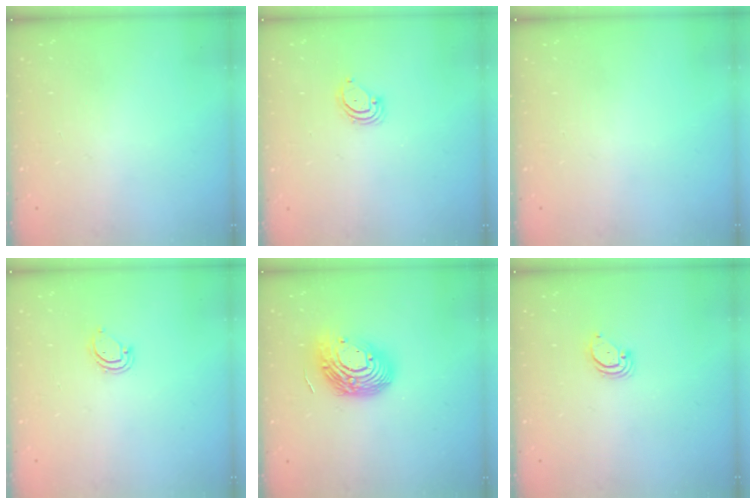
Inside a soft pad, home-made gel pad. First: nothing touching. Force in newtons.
{"total": 3.1, "press": 3.1, "slide": 0.3}
{"total": 0.0}
{"total": 3.9, "press": 3.9, "slide": 0.4}
{"total": 14.8, "press": 14.8, "slide": 1.0}
{"total": 2.0, "press": 2.0, "slide": 0.1}